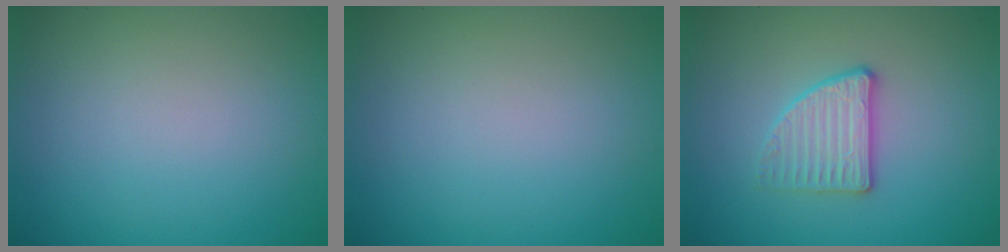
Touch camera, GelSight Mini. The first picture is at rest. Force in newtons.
{"total": 0.0}
{"total": 2.7, "press": 2.6, "slide": 0.8}